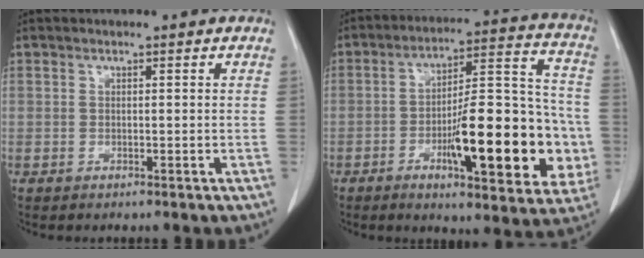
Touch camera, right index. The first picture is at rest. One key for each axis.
{"total": 20.9, "fx": -5.4, "fy": 5.6, "fz": 19.4, "tx": -0.238, "ty": 0.026, "tz": -0.068}